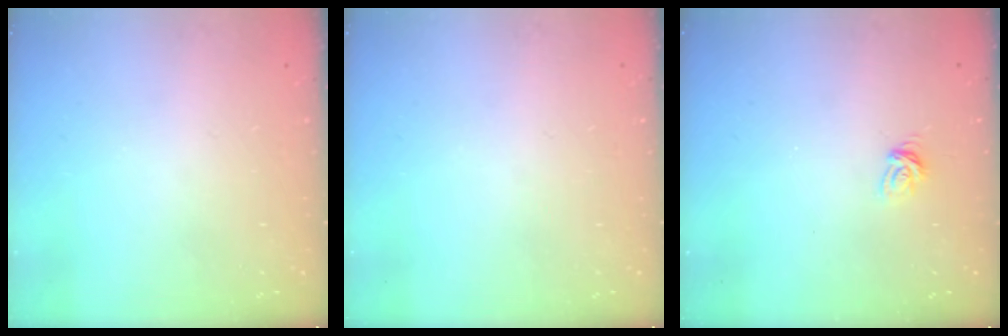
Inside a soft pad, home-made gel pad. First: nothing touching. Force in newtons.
{"total": 0.0}
{"total": 4.5, "press": 4.5, "slide": 0.2}